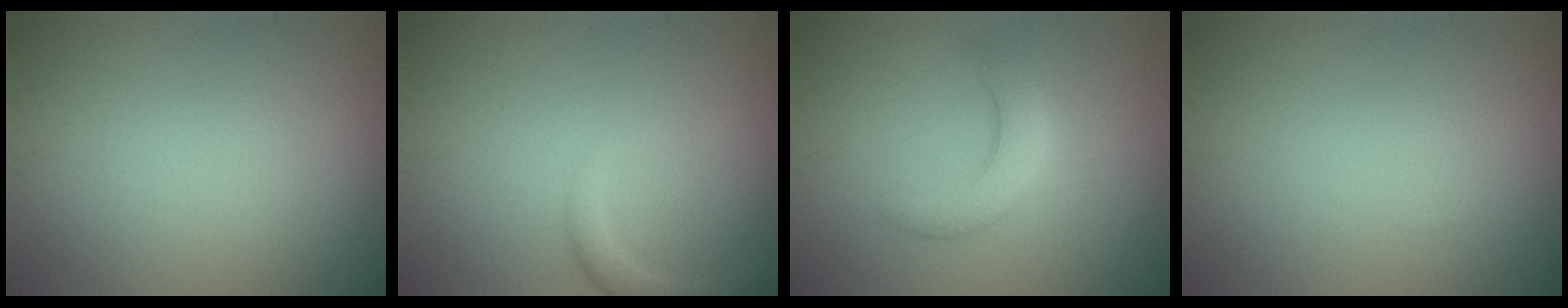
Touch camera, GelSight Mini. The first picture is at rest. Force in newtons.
{"total": 1.5, "press": 1.5, "slide": 0.2}
{"total": 2.9, "press": 2.9, "slide": 0.2}
{"total": 0.0}